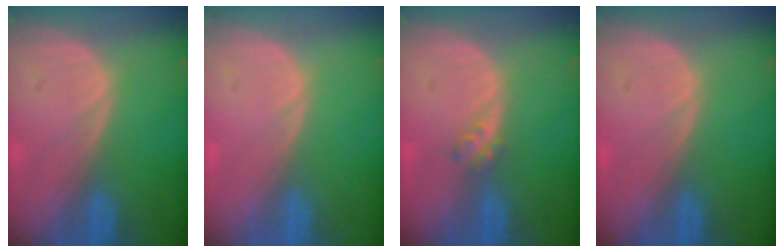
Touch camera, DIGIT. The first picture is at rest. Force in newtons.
{"total": 0.0}
{"total": 2.1, "press": 1.8, "slide": 1.0}
{"total": 0.0}